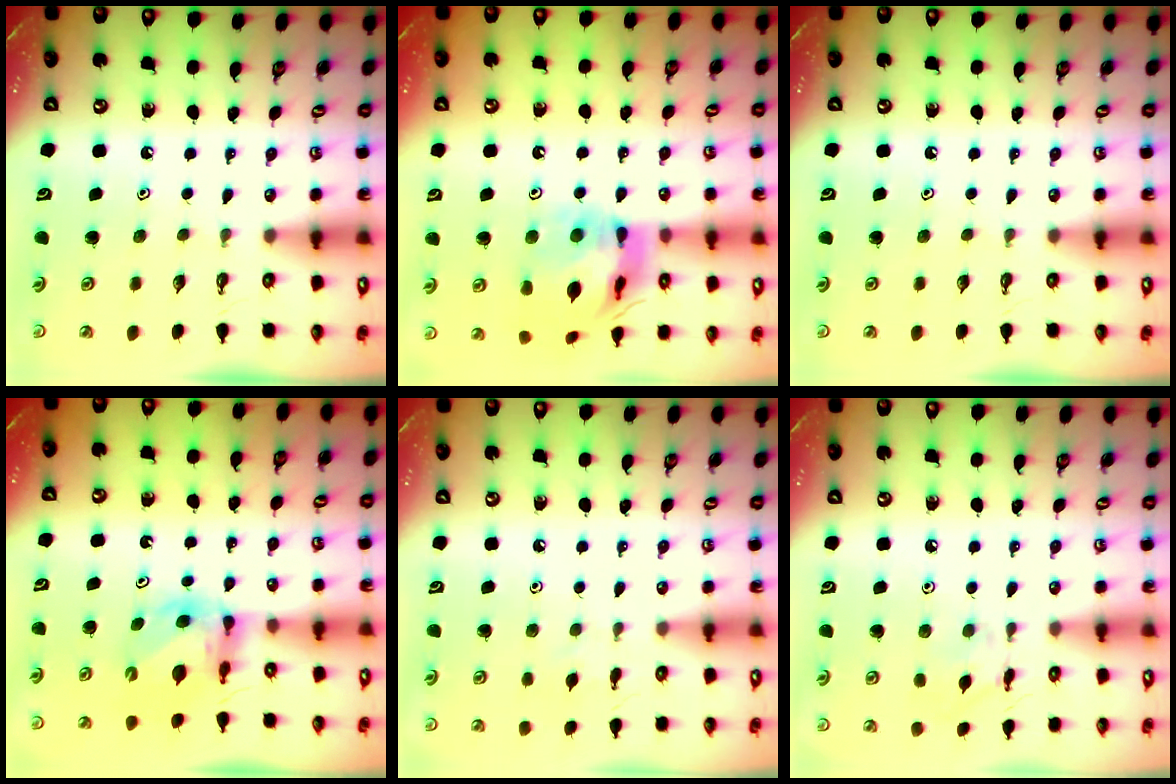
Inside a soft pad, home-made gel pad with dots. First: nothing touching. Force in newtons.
{"total": 16.2, "press": 16.1, "slide": 1.9}
{"total": 0.0}
{"total": 6.1, "press": 6.0, "slide": 0.4}
{"total": 3.6, "press": 3.5, "slide": 0.7}
{"total": 5.9, "press": 5.9, "slide": 0.5}